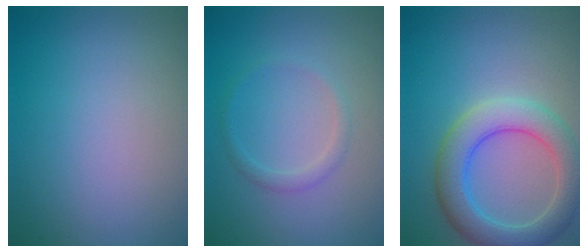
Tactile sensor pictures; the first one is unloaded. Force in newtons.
{"total": 1.3, "press": 1.3, "slide": 0.1}
{"total": 5.5, "press": 5.5, "slide": 0.3}